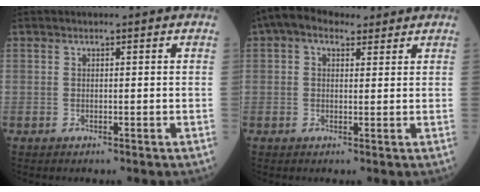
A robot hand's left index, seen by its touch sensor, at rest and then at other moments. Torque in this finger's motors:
{"motor_torque": [1.07, -1.06, 0.33, 0.11]}